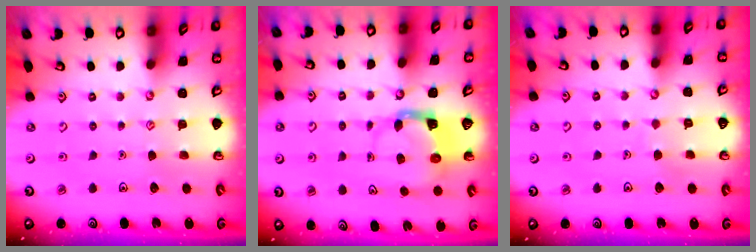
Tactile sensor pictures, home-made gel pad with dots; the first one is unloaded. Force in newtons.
{"total": 3.8, "press": 3.7, "slide": 0.7}
{"total": 2.4, "press": 2.4, "slide": 0.2}